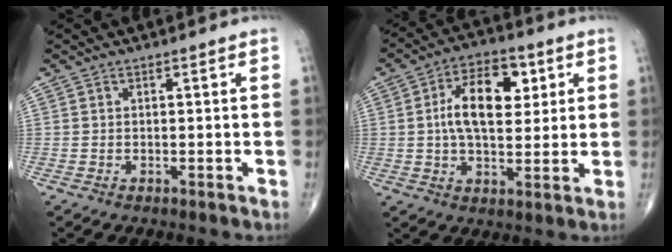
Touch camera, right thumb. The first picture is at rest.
{"total": 13.0, "force": [2.8, 7.3, 10.4], "torque": [-0.147, 0.002, 0.042]}